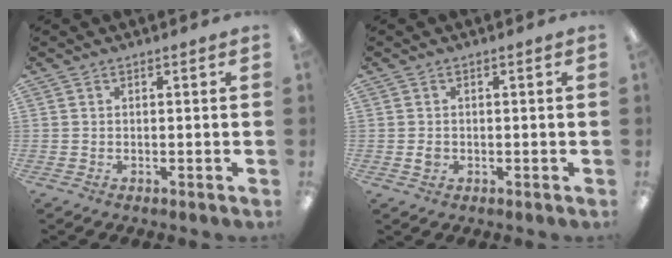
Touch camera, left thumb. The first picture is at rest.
{"total": 1.6, "force": [-0.1, 1.4, 0.8], "torque": [-0.015, 0.004, -0.001]}